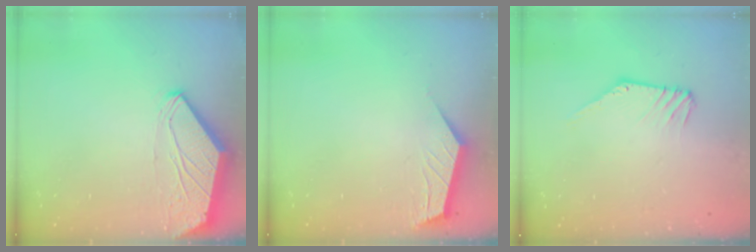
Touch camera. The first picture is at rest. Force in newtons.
{"total": 2.4, "press": 2.4, "slide": 0.3}
{"total": 3.5, "press": 3.5, "slide": 0.1}